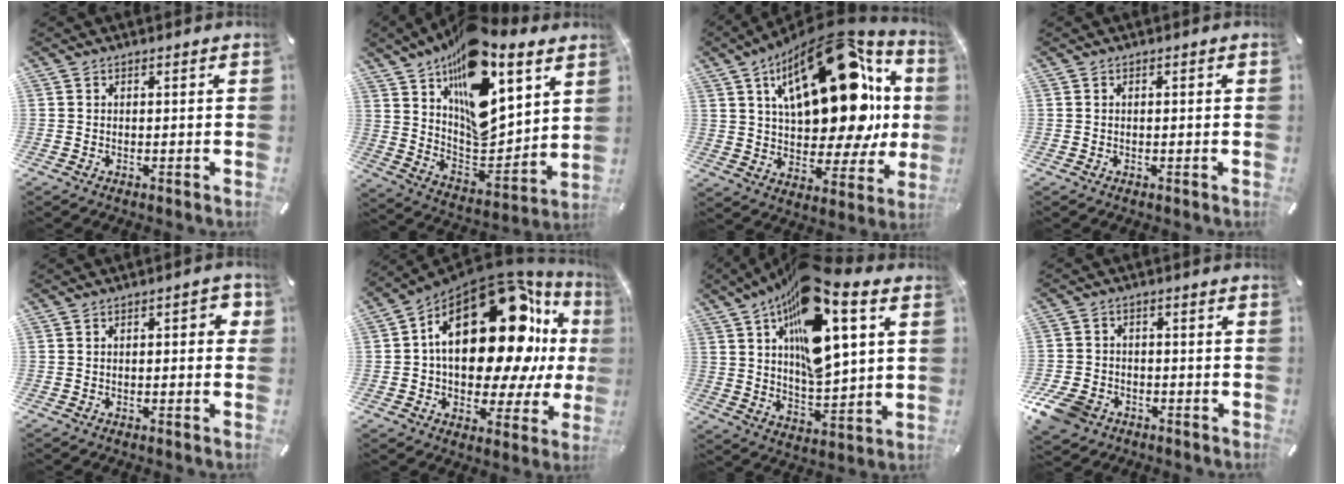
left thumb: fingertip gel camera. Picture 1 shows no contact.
{"total": 20.7, "force": [11.9, 10.8, 13.1], "torque": [-0.198, -0.085, 0.213]}
{"total": 29.8, "force": [10.2, 15.2, 23.6], "torque": [-0.363, -0.057, 0.172]}
{"total": 0.6, "force": [-0.1, 0.1, 0.5], "torque": [-0.010, -0.002, -0.002]}
{"total": 3.6, "force": [-0.6, 1.6, 3.2], "torque": [-0.047, 0.009, -0.013]}
{"total": 30.5, "force": [7.5, 15.5, 25.2], "torque": [-0.396, -0.054, 0.128]}
{"total": 21.5, "force": [9.9, 9.0, 16.8], "torque": [-0.279, -0.042, 0.167]}
{"total": 7.7, "force": [-4.2, 5.5, 3.3], "torque": [-0.077, 0.025, -0.079]}